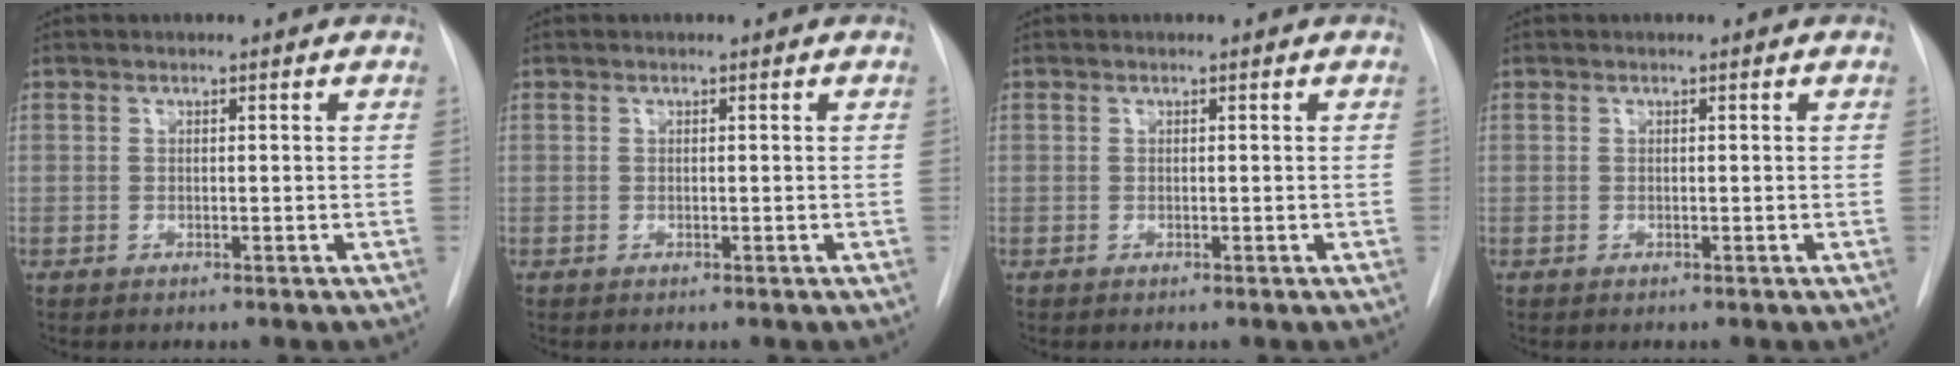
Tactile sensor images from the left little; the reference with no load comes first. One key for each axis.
{"total": 0.0}
{"total": 0.0}
{"total": 0.0}